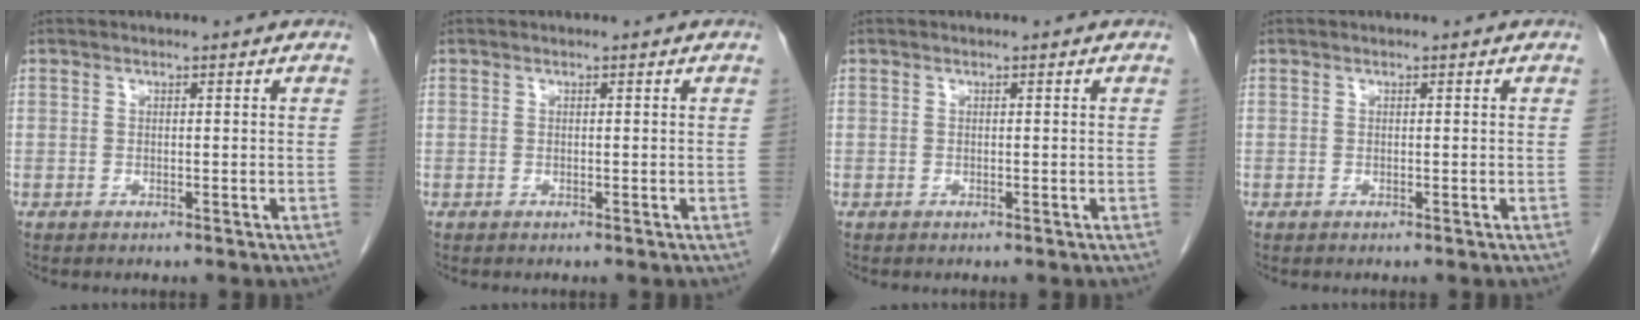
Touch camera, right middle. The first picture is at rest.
{"total": 0.0}
{"total": 0.0}
{"total": 0.0}